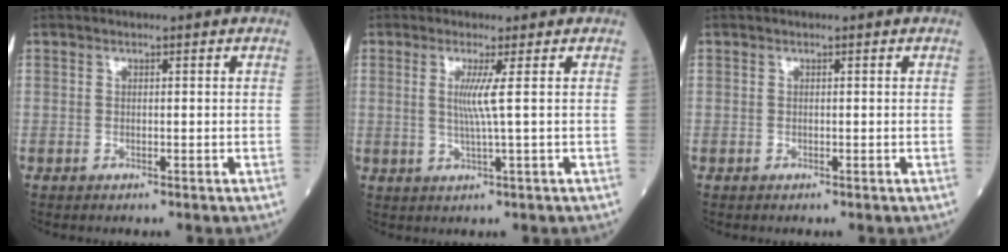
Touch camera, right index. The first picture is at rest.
{"total": 3.6, "force": [0.6, -1.2, 3.3], "torque": [-0.069, -0.005, 0.011]}
{"total": 0.0}